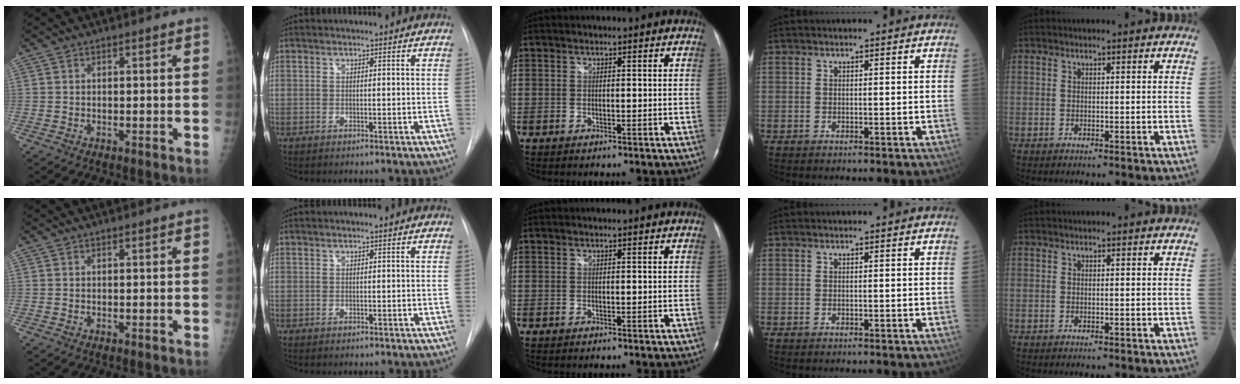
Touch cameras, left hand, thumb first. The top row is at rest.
{}